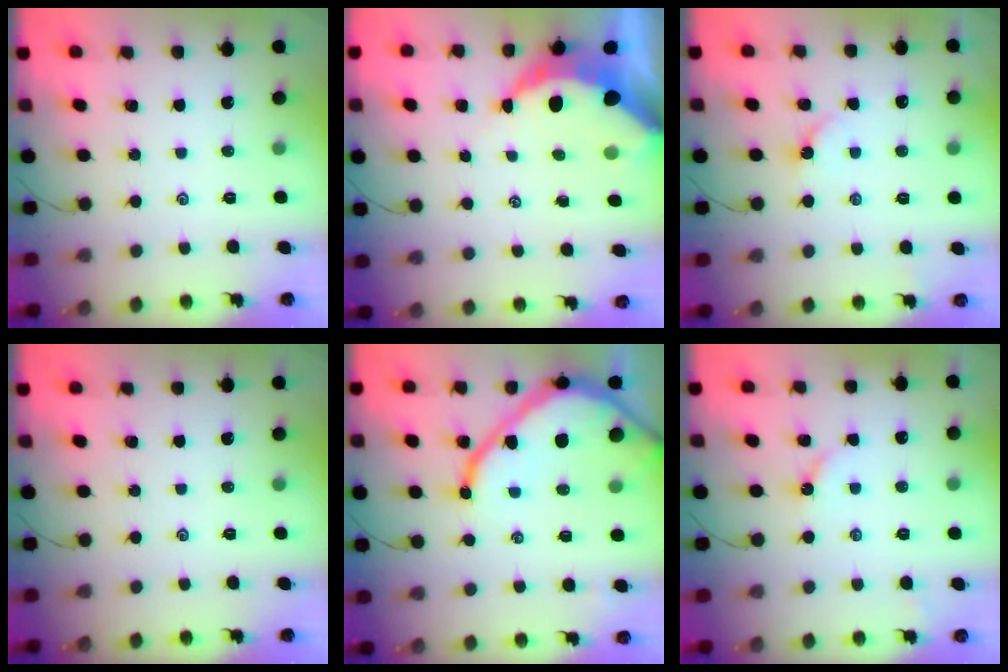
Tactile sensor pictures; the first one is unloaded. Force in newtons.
{"total": 9.1, "press": 9.1, "slide": 0.7}
{"total": 2.7, "press": 2.7, "slide": 0.4}
{"total": 0.0}
{"total": 15.9, "press": 15.7, "slide": 1.8}
{"total": 2.8, "press": 2.8, "slide": 0.3}